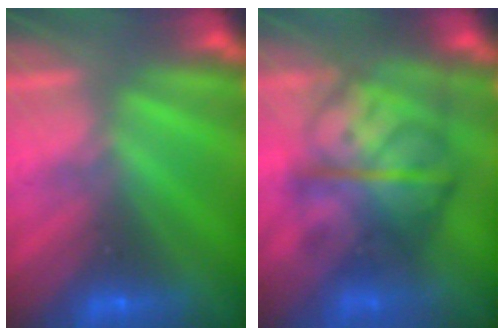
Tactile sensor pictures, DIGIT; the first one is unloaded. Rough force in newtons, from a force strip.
{"total": 8.8}